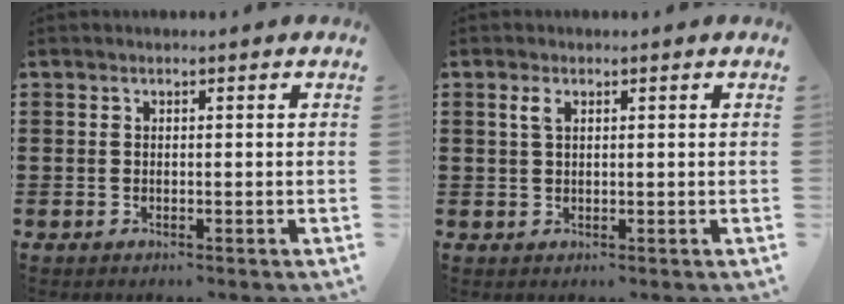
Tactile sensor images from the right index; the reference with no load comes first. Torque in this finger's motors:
{"motor_torque": [0.26, -0.21, 0.03, 0.05]}